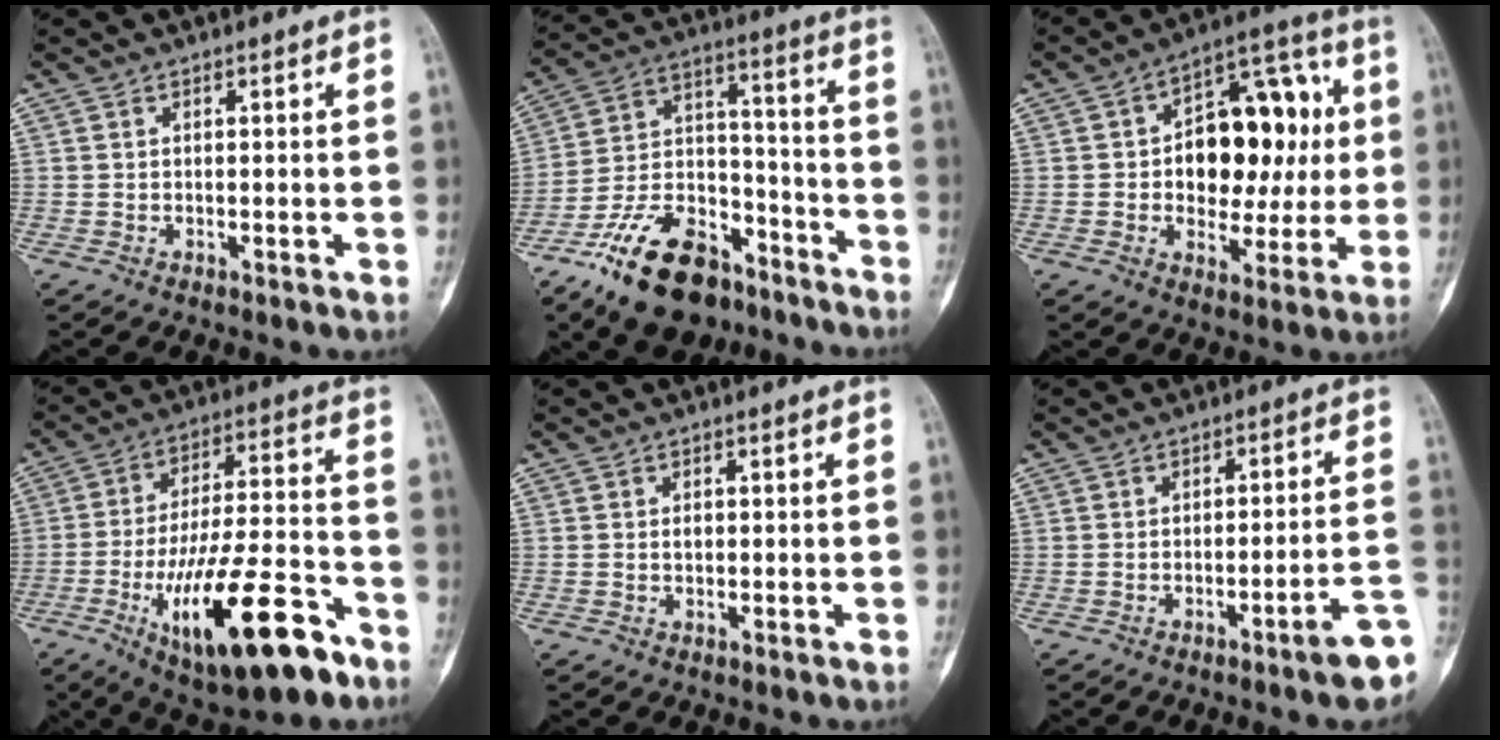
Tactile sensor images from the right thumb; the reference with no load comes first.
{"total": 20.6, "force": [-13.7, 10.6, 11.1], "torque": [-0.188, 0.092, -0.234]}
{"total": 18.8, "force": [1.7, 11.8, 14.6], "torque": [-0.148, 0.030, 0.025]}
{"total": 23.5, "force": [-11.2, 7.8, 19.1], "torque": [-0.312, 0.051, -0.170]}
{"total": 1.0, "force": [0.1, 0.7, 0.7], "torque": [-0.006, 0.003, 0.000]}
{"total": 8.1, "force": [-4.1, 0.8, 7.0], "torque": [-0.079, 0.030, -0.050]}